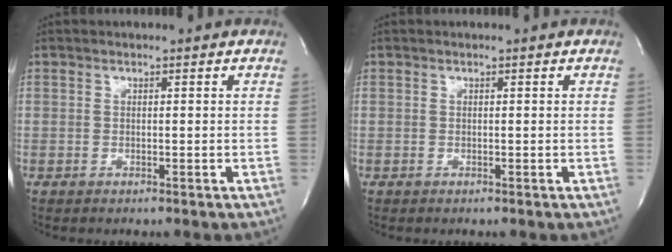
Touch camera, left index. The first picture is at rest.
{"total": 0.0}